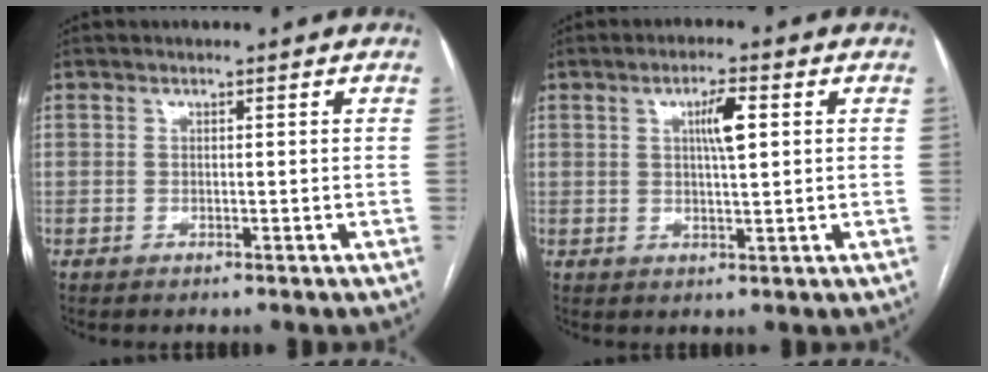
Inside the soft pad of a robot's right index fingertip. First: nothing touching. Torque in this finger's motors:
{"motor_torque": [0.16, 0.07, 0.13, 0.07]}